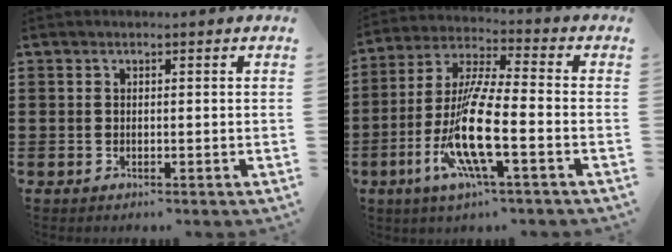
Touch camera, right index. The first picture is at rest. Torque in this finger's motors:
{"motor_torque": [2.14, 0.00, 1.05, 0.21]}